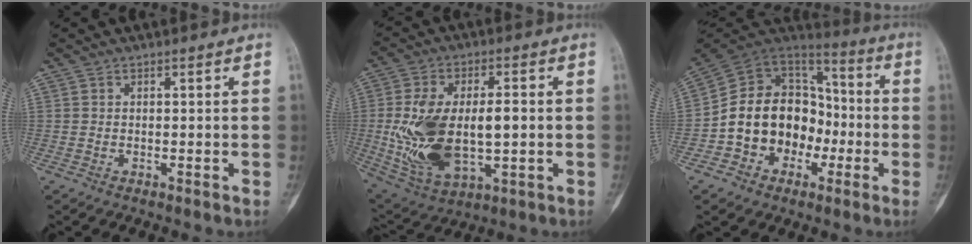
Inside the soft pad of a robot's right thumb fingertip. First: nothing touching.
{"total": 19.6, "force": [-1.1, 10.3, 16.6], "torque": [-0.310, 0.002, 0.001]}
{"total": 18.0, "force": [-4.5, 14.3, 10.0], "torque": [-0.115, 0.074, -0.076]}